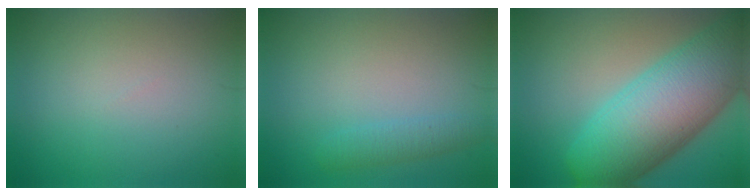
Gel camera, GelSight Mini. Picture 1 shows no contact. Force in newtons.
{"total": 1.6, "press": 1.6, "slide": 0.0}
{"total": 11.7, "press": 11.7, "slide": 0.4}